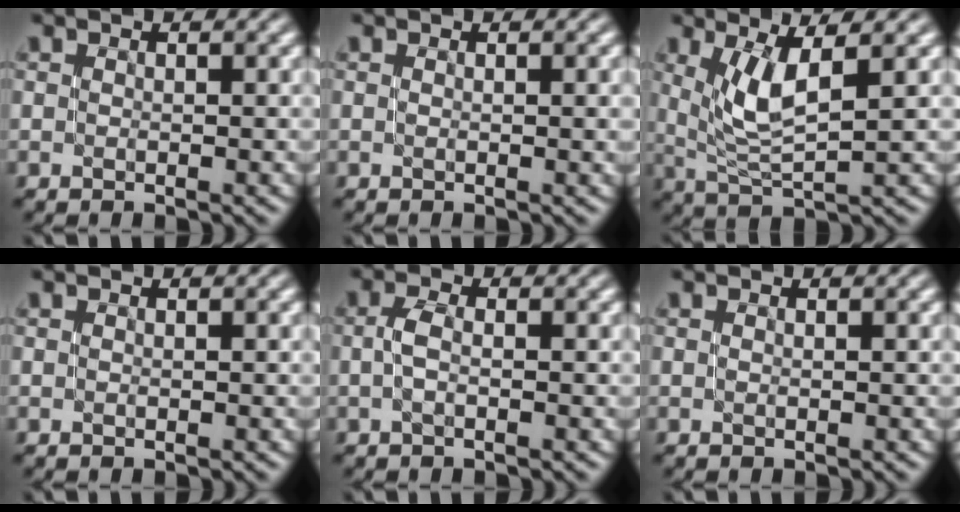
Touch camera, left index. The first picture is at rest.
{"total": 1.3, "force": [0.1, 0.4, 1.2], "torque": [-0.015, 0.003, -0.001]}
{"total": 4.3, "force": [1.5, 1.1, 3.8], "torque": [-0.079, 0.001, 0.036]}
{"total": 0.0}
{"total": 1.4, "force": [-0.1, 0.6, 1.3], "torque": [-0.031, 0.009, -0.006]}
{"total": 0.0}